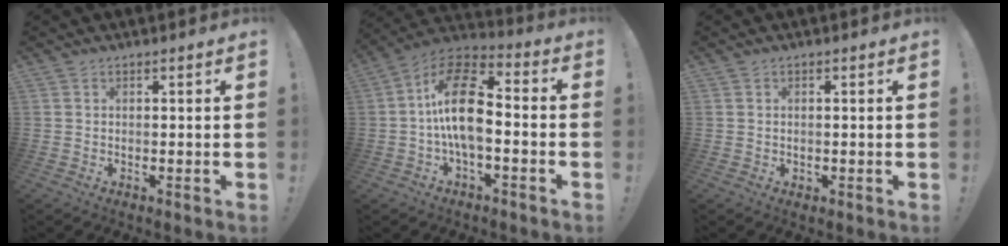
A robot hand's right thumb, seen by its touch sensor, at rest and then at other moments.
{"total": 16.4, "force": [-0.7, 8.3, 14.1], "torque": [-0.257, 0.023, -0.009]}
{"total": 0.6, "force": [0.1, 0.6, 0.1], "torque": [-0.003, 0.003, 0.002]}